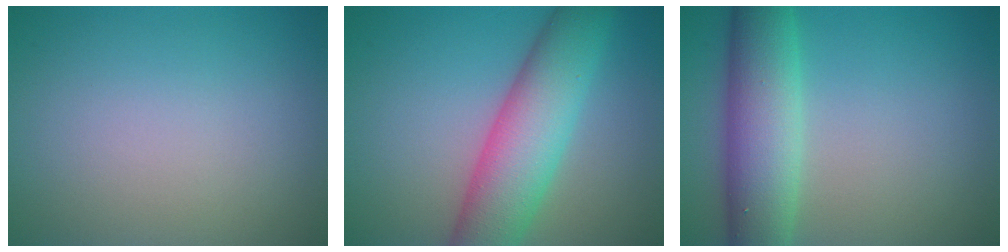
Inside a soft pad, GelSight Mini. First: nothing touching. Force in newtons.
{"total": 8.2, "press": 8.2, "slide": 0.5}
{"total": 7.2, "press": 7.2, "slide": 0.4}